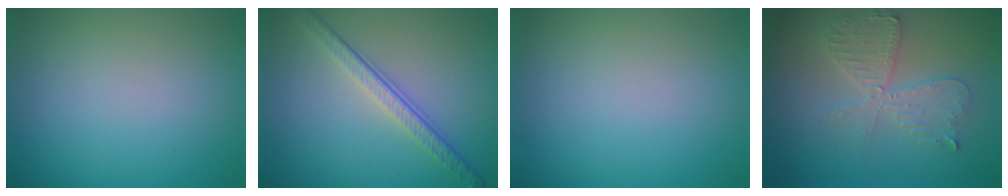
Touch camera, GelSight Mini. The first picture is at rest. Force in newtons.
{"total": 3.9, "press": 2.7, "slide": 2.8}
{"total": 0.0}
{"total": 4.0, "press": 3.6, "slide": 1.8}